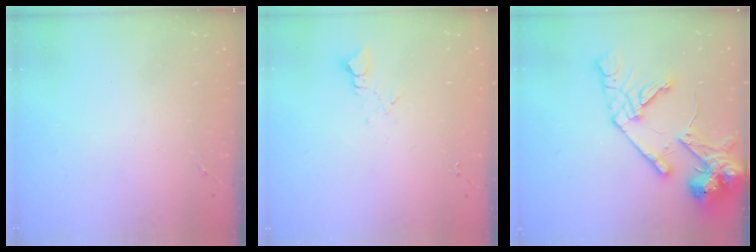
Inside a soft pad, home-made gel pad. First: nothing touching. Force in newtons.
{"total": 2.7, "press": 2.7, "slide": 0.2}
{"total": 18.1, "press": 17.9, "slide": 2.8}